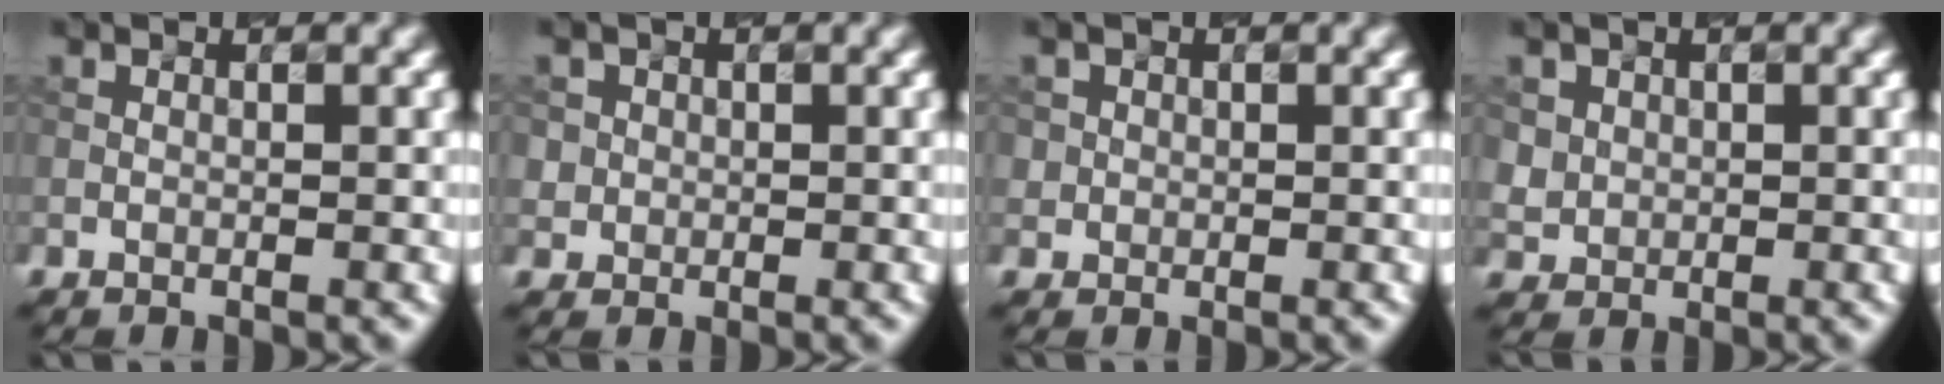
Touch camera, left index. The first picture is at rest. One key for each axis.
{"total": 1.5, "fx": 0.3, "fy": 1.4, "fz": -0.2, "tx": 0.005, "ty": 0.002, "tz": 0.007}
{"total": 1.2, "fx": 0.2, "fy": 1.1, "fz": -0.3, "tx": 0.013, "ty": 0.001, "tz": 0.000}
{"total": 1.7, "fx": 0.5, "fy": 1.7, "fz": -0.1, "tx": 0.004, "ty": -0.001, "tz": 0.019}